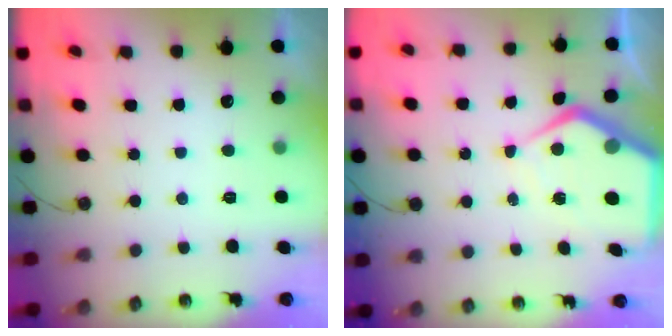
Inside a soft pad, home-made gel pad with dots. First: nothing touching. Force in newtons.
{"total": 9.7, "press": 9.7, "slide": 0.9}